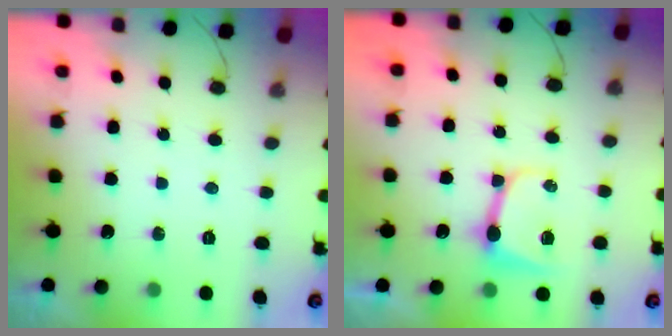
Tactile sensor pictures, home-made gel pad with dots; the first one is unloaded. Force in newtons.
{"total": 7.9, "press": 7.9, "slide": 0.8}